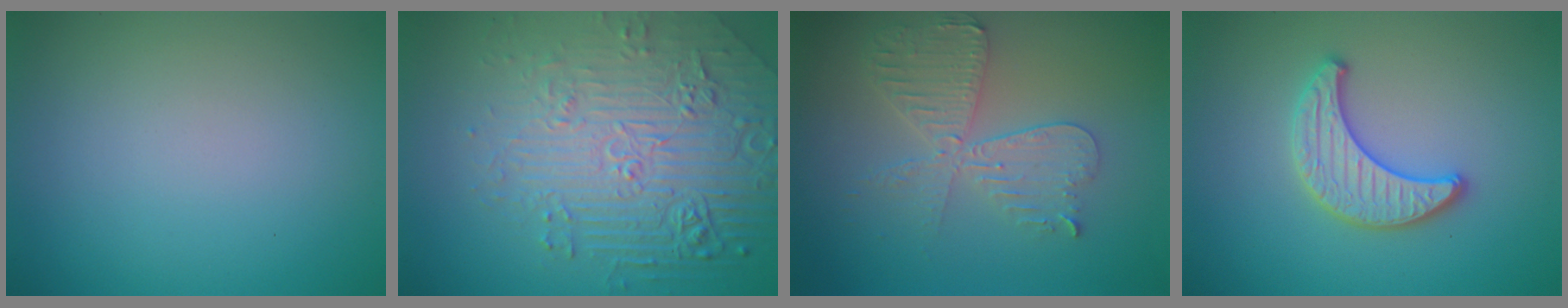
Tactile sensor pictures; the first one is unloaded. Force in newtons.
{"total": 8.5, "press": 5.9, "slide": 6.1}
{"total": 4.6, "press": 3.9, "slide": 2.3}
{"total": 3.3, "press": 3.3, "slide": 0.2}